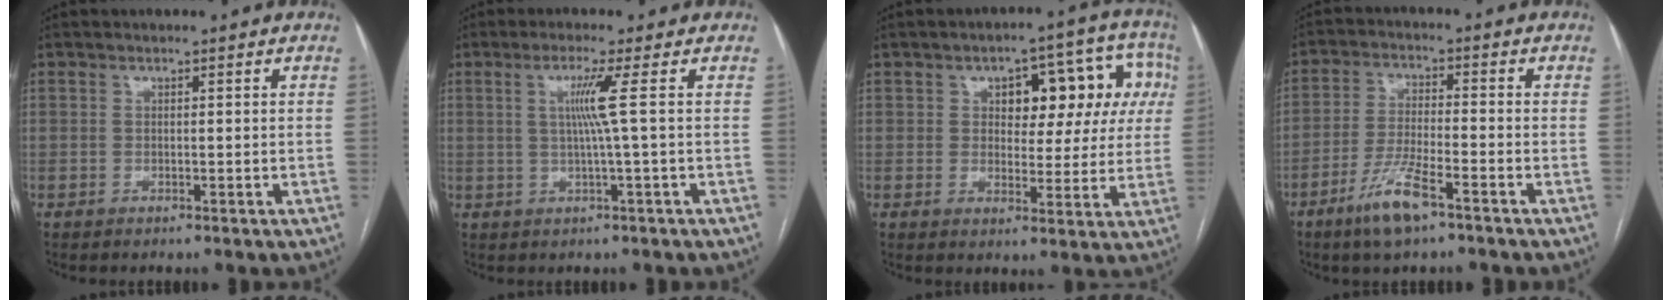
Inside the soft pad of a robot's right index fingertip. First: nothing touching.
{"total": 4.3, "force": [0.7, -1.5, 4.0], "torque": [-0.081, -0.001, 0.016]}
{"total": 11.7, "force": [3.1, 6.1, 9.5], "torque": [-0.099, 0.047, 0.041]}
{"total": 7.7, "force": [-4.9, 1.2, 5.9], "torque": [-0.121, -0.011, -0.090]}